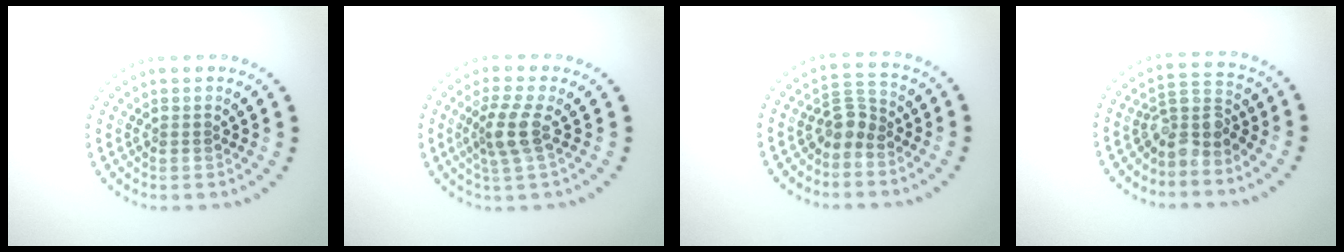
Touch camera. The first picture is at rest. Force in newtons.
{"total": 2.9, "press": 2.3, "slide": 1.8}
{"total": 2.2, "press": 1.7, "slide": 1.4}
{"total": 3.3, "press": 2.5, "slide": 2.1}